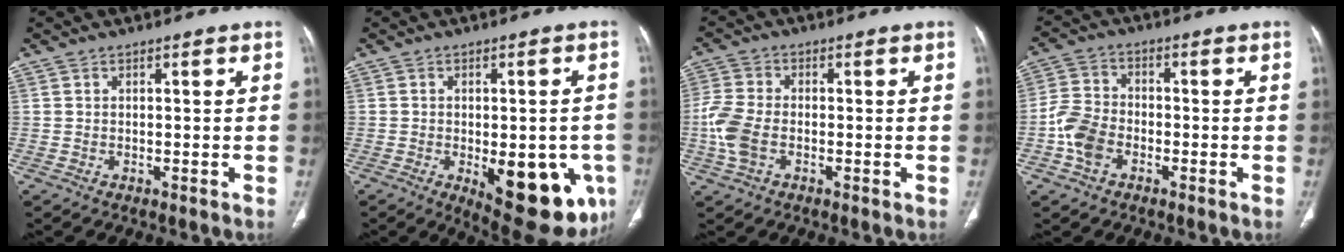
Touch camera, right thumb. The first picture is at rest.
{"total": 17.8, "force": [-5.8, 7.8, 14.9], "torque": [-0.137, -0.004, -0.053]}
{"total": 7.1, "force": [-1.7, 4.3, 5.4], "torque": [-0.138, 0.007, -0.039]}
{"total": 7.3, "force": [-2.7, 5.0, 4.6], "torque": [-0.088, 0.016, -0.060]}